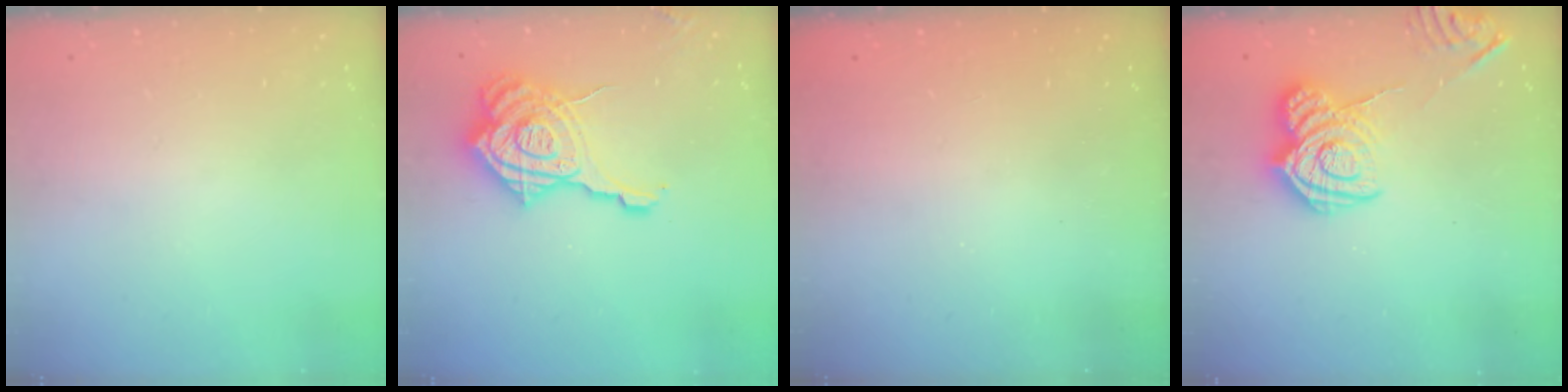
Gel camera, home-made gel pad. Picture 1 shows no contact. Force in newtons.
{"total": 23.7, "press": 23.6, "slide": 2.4}
{"total": 2.3, "press": 2.2, "slide": 0.7}
{"total": 11.9, "press": 11.8, "slide": 0.9}